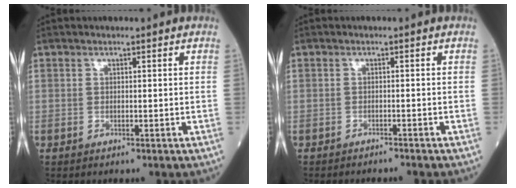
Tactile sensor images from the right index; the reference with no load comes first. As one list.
[{"total": 2.7, "force": [-2.6, -0.1, 0.7], "torque": [-0.011, -0.001, -0.032]}]